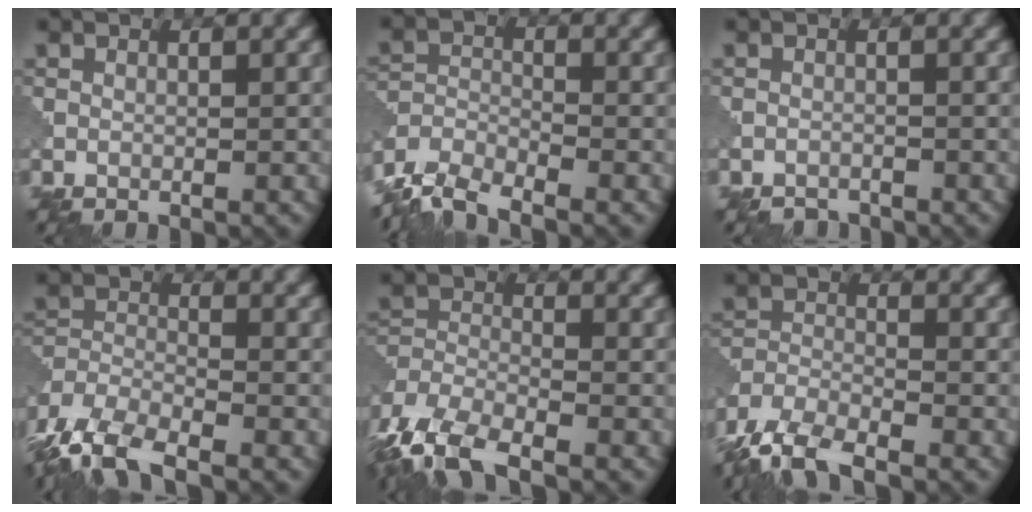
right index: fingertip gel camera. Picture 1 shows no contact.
{"total": 4.9, "force": [-4.4, 1.3, 1.9], "torque": [-0.033, -0.007, -0.093]}
{"total": 1.6, "force": [-1.5, 0.5, 0.1], "torque": [0.002, -0.002, -0.028]}
{"total": 7.9, "force": [-6.1, 2.8, 4.2], "torque": [-0.082, -0.017, -0.122]}
{"total": 8.7, "force": [-6.4, 3.4, 4.9], "torque": [-0.098, -0.021, -0.125]}
{"total": 6.3, "force": [-5.0, 1.8, 3.4], "torque": [-0.068, -0.011, -0.106]}